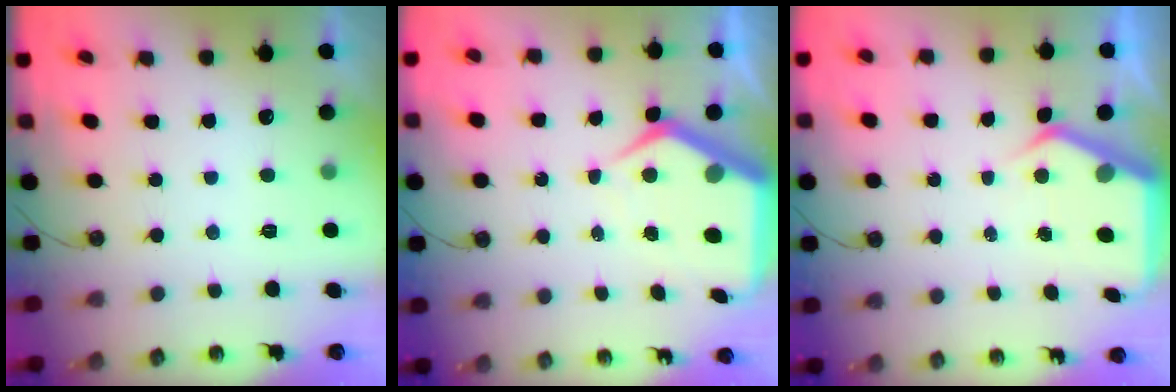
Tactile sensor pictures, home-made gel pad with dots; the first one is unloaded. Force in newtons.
{"total": 9.4, "press": 9.4, "slide": 0.9}
{"total": 5.1, "press": 5.1, "slide": 0.5}